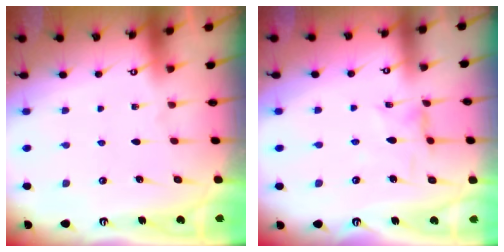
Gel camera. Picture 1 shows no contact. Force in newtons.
{"total": 3.0, "press": 2.9, "slide": 0.3}